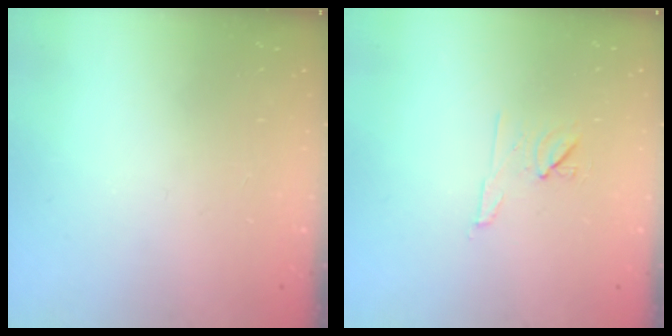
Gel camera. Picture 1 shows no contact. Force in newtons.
{"total": 7.0, "press": 6.9, "slide": 0.9}